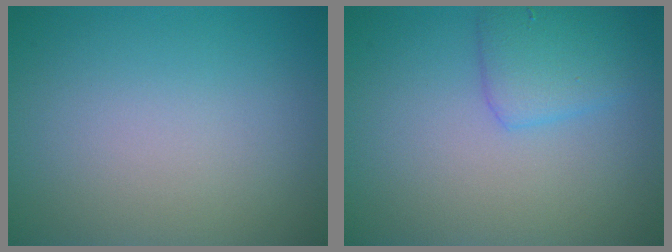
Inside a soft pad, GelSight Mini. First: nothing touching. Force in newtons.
{"total": 2.8, "press": 2.8, "slide": 0.1}